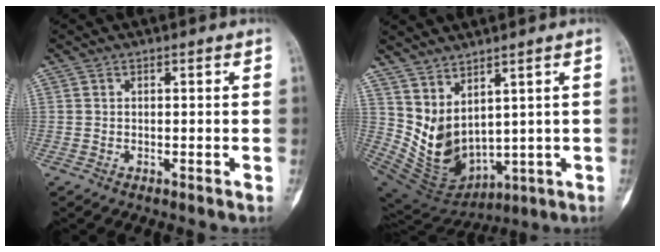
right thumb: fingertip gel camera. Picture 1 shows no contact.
{"total": 11.5, "force": [4.4, 6.4, 8.6], "torque": [-0.132, -0.036, 0.120]}